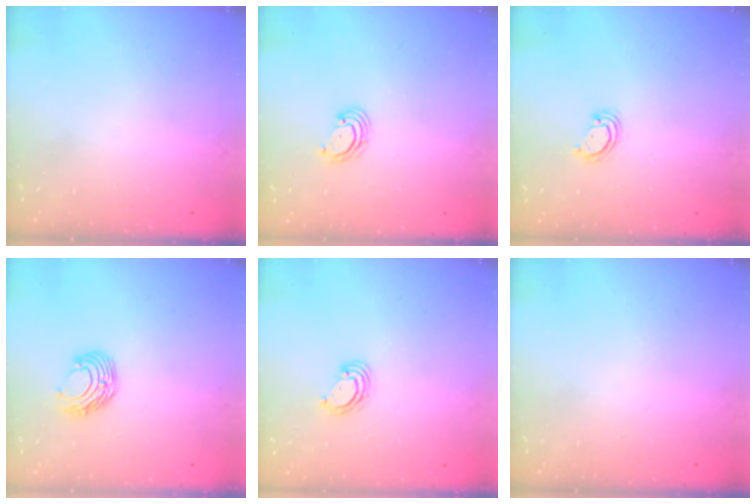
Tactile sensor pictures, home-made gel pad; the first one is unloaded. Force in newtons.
{"total": 2.7, "press": 2.7, "slide": 0.7}
{"total": 2.3, "press": 2.3, "slide": 0.3}
{"total": 8.8, "press": 8.8, "slide": 0.9}
{"total": 3.5, "press": 3.5, "slide": 0.1}
{"total": 0.0}